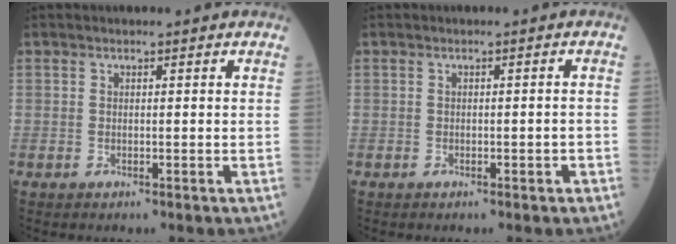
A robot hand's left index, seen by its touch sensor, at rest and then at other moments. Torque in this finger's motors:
{"motor_torque": [-0.18, 0.03, -0.04, -0.01]}